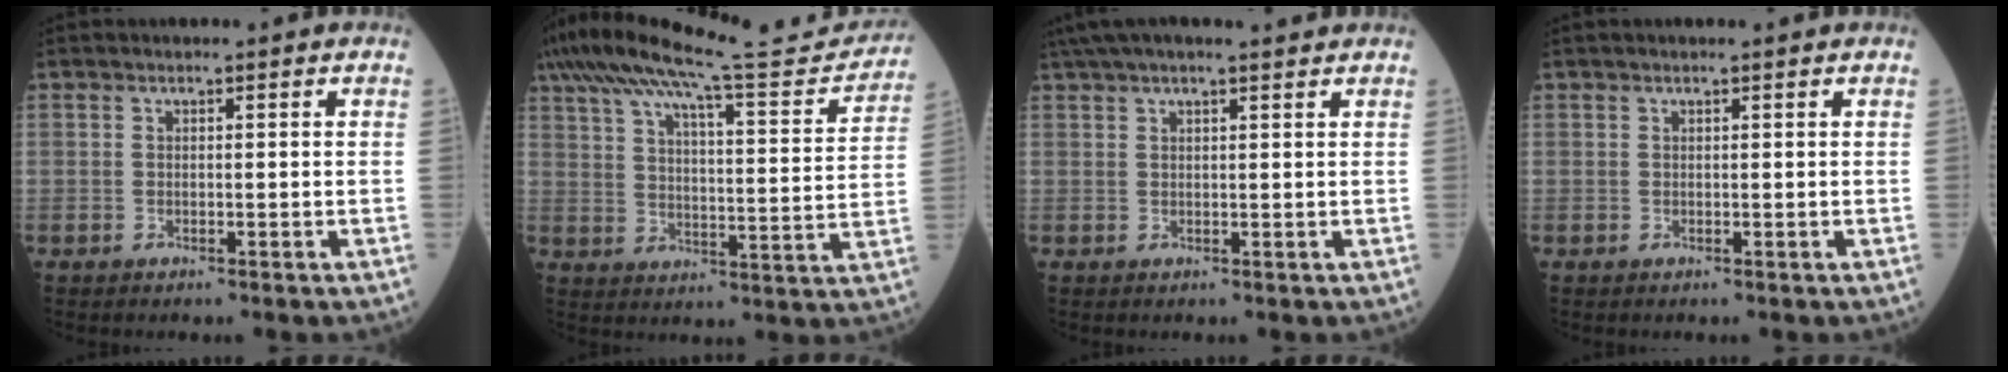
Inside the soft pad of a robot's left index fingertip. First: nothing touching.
{"total": 23.2, "force": [20.8, 2.0, 10.2], "torque": [-0.175, -0.009, 0.289]}
{"total": 9.1, "force": [7.7, 0.7, 4.7], "torque": [-0.080, 0.042, 0.109]}
{"total": 1.0, "force": [0.8, 0.0, 0.6], "torque": [-0.010, 0.009, 0.013]}